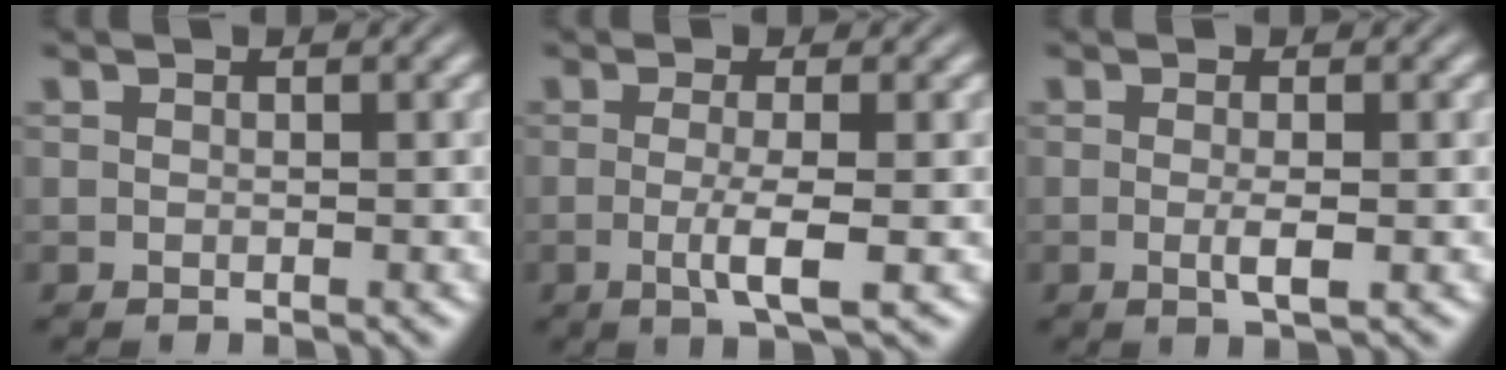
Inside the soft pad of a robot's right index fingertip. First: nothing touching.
{"total": 3.2, "force": [-0.8, -0.4, 3.1], "torque": [-0.055, -0.013, -0.009]}
{"total": 1.7, "force": [-0.5, -0.2, 1.6], "torque": [-0.031, -0.009, -0.005]}